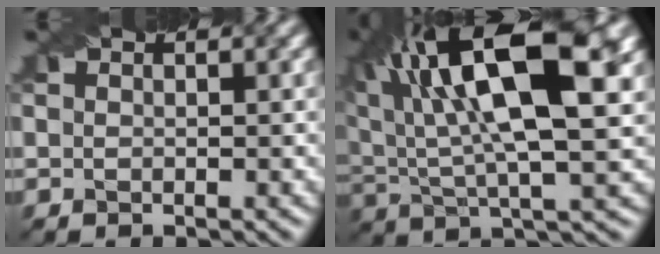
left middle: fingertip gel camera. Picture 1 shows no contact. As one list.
[{"total": 15.3, "force": [4.9, 5.6, 13.4], "torque": [-0.220, 0.019, 0.078]}]